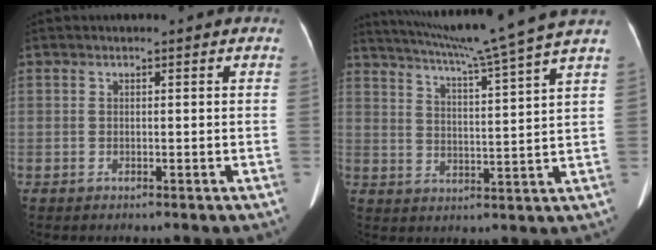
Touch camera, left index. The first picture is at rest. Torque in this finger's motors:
{"motor_torque": [0.53, -1.30, 0.01, 0.08]}